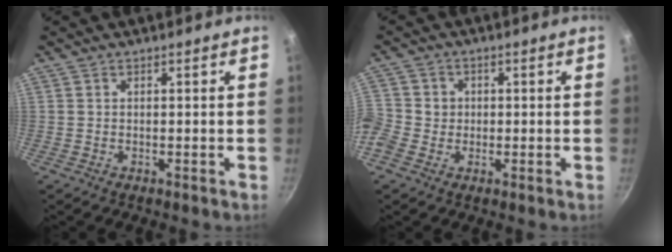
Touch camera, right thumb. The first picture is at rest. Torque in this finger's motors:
{"motor_torque": [0.15, 0.16, 0.68, -0.66, 0.37]}